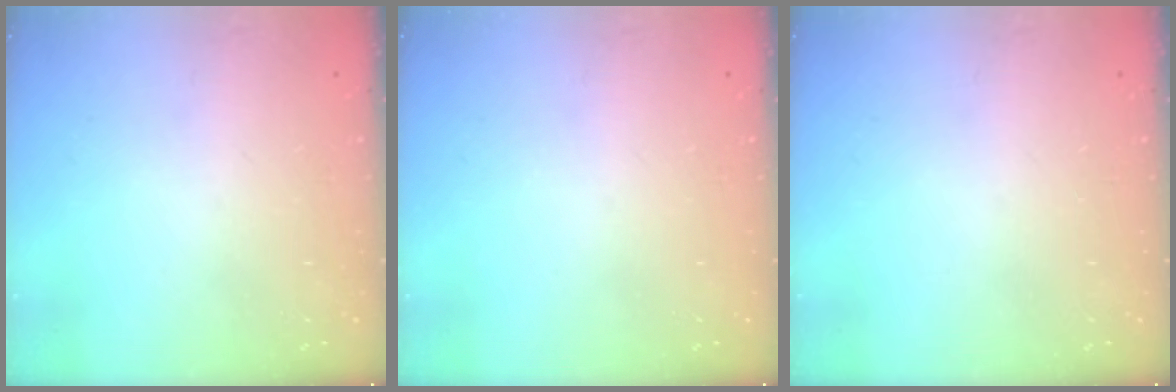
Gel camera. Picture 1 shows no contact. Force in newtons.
{"total": 0.0}
{"total": 0.0}